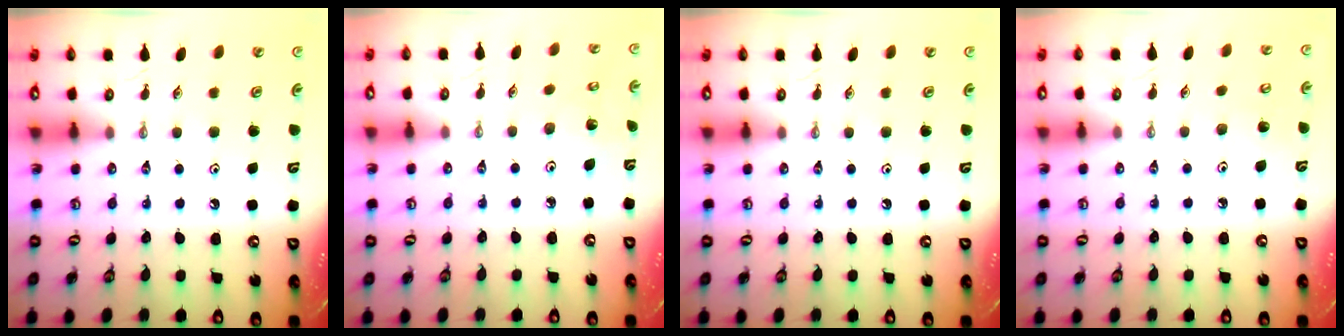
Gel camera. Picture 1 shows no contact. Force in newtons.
{"total": 1.8, "press": 1.8, "slide": 0.1}
{"total": 0.0}
{"total": 6.2, "press": 6.0, "slide": 1.4}